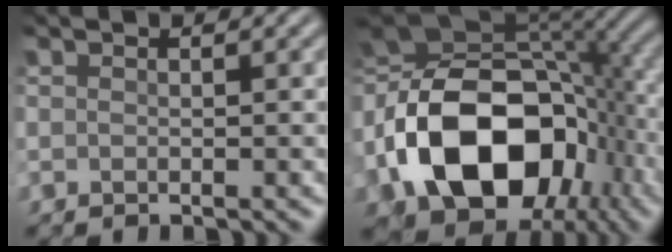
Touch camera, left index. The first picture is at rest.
{"total": 17.6, "force": [-4.5, 11.6, 12.4], "torque": [-0.261, -0.013, -0.073]}